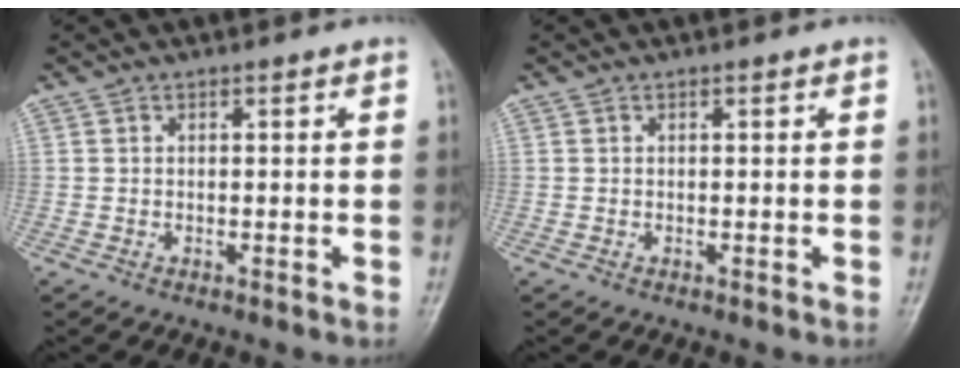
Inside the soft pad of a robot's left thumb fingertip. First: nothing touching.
{"total": 0.0}